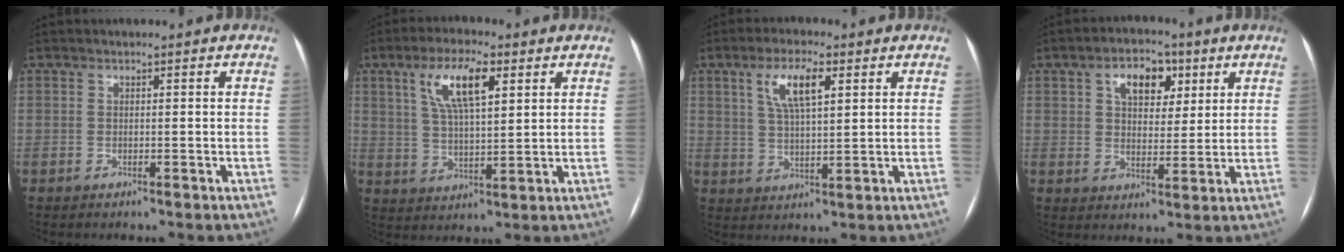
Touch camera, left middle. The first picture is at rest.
{"total": 9.2, "force": [4.1, 2.5, 7.9], "torque": [-0.151, 0.014, 0.079]}
{"total": 7.1, "force": [3.1, 1.8, 6.1], "torque": [-0.119, 0.010, 0.059]}
{"total": 7.4, "force": [3.4, 4.4, 4.9], "torque": [-0.076, 0.020, 0.055]}